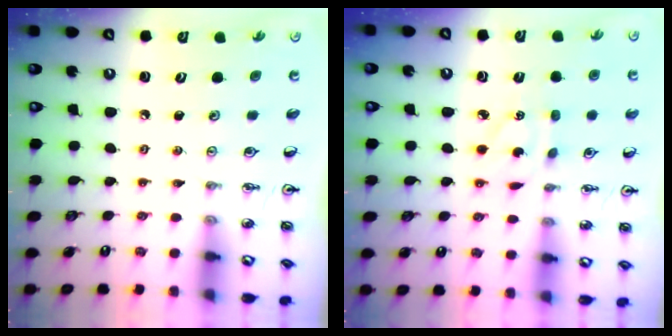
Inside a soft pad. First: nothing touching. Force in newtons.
{"total": 4.4, "press": 4.4, "slide": 0.5}